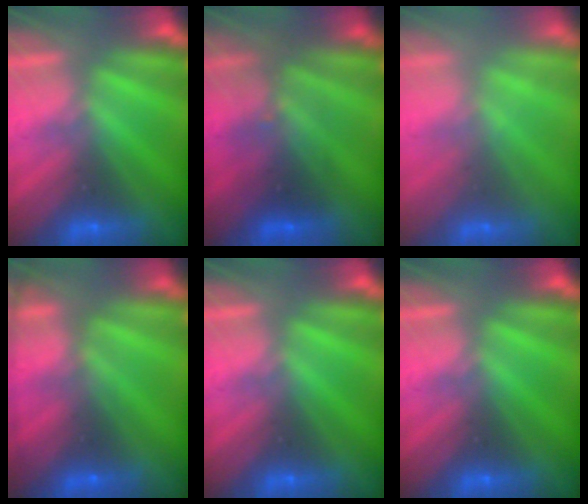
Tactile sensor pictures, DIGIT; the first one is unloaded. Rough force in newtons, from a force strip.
{"total": 2.6}
{"total": 2.2}
{"total": 7.6}
{"total": 0.0}
{"total": 0.0}